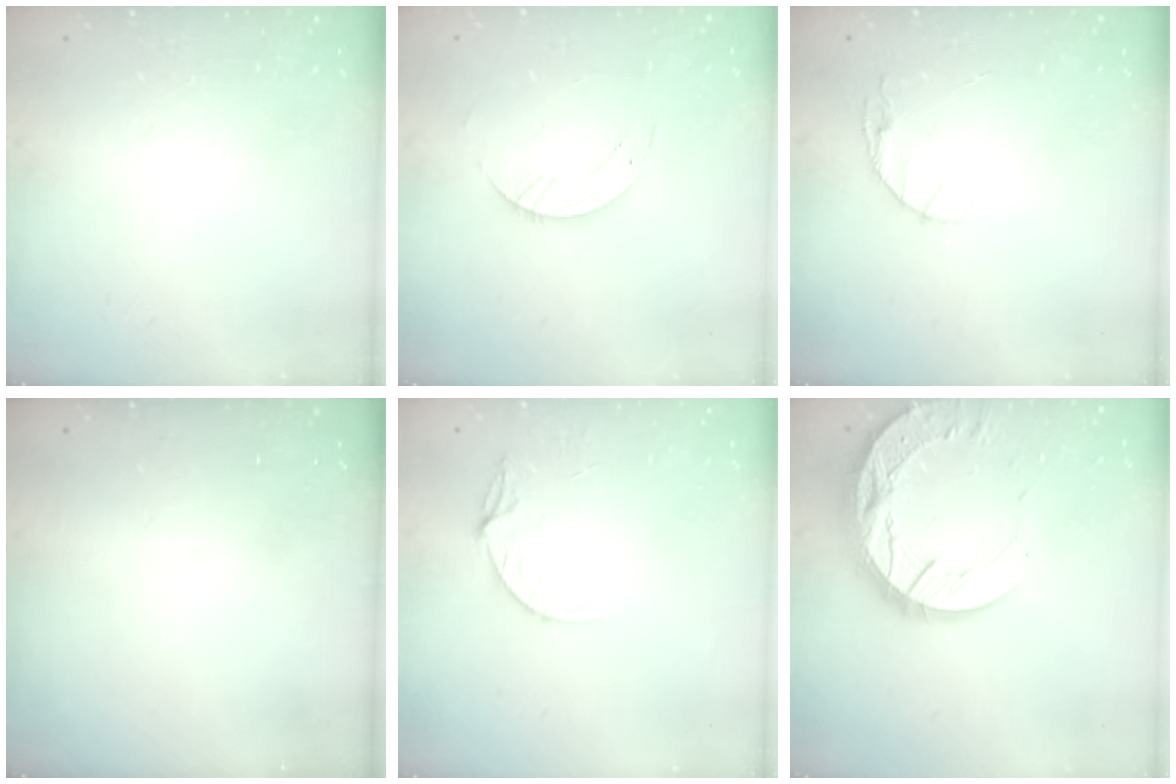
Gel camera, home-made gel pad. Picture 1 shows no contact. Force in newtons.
{"total": 3.8, "press": 3.8, "slide": 0.2}
{"total": 5.0, "press": 4.9, "slide": 0.6}
{"total": 0.0}
{"total": 5.6, "press": 5.6, "slide": 0.6}
{"total": 18.7, "press": 18.6, "slide": 1.8}